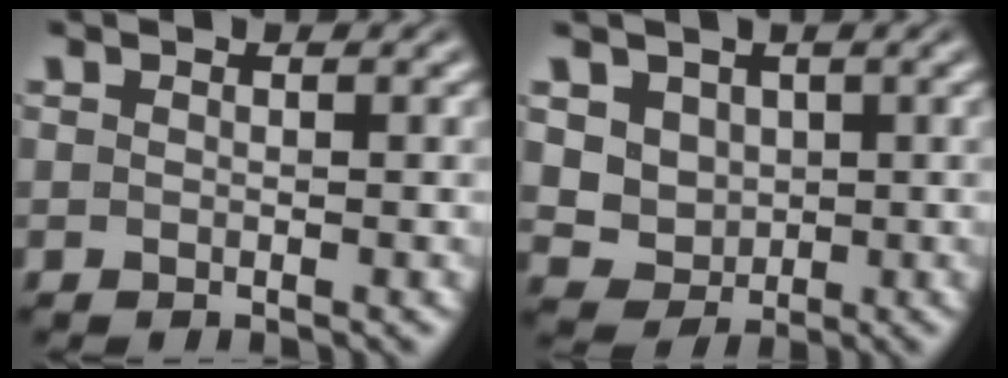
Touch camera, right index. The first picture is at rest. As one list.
[{"total": 6.8, "force": [0.4, 6.3, 2.6], "torque": [-0.089, -0.047, 0.022]}]